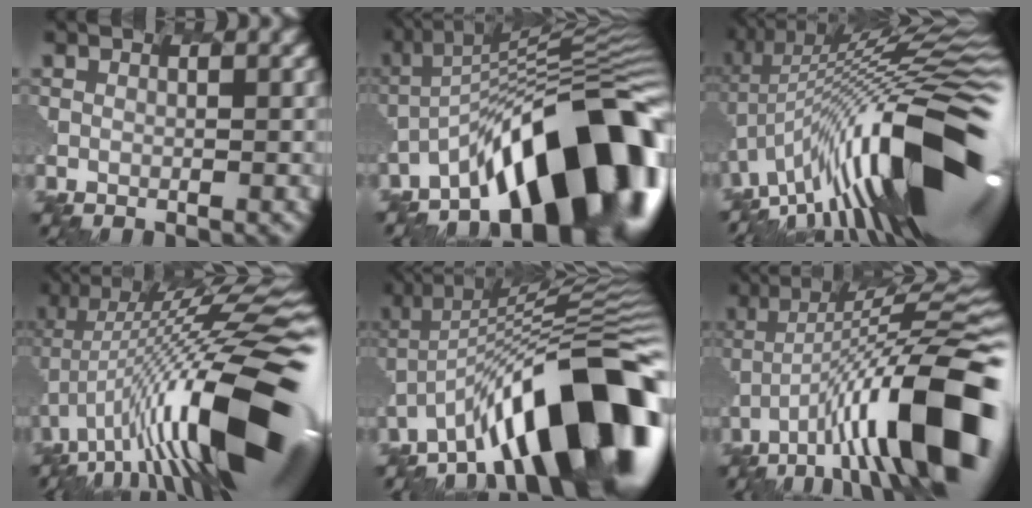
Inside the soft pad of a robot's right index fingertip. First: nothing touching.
{"total": 13.8, "force": [-8.3, 4.7, 10.0], "torque": [-0.136, 0.020, -0.153]}
{"total": 16.9, "force": [-2.7, 4.9, 15.9], "torque": [-0.225, 0.035, -0.061]}
{"total": 17.3, "force": [-2.8, 5.3, 16.3], "torque": [-0.262, 0.020, -0.059]}
{"total": 14.4, "force": [-7.9, 4.3, 11.3], "torque": [-0.148, 0.031, -0.146]}
{"total": 13.4, "force": [-6.6, 3.1, 11.3], "torque": [-0.186, 0.016, -0.109]}